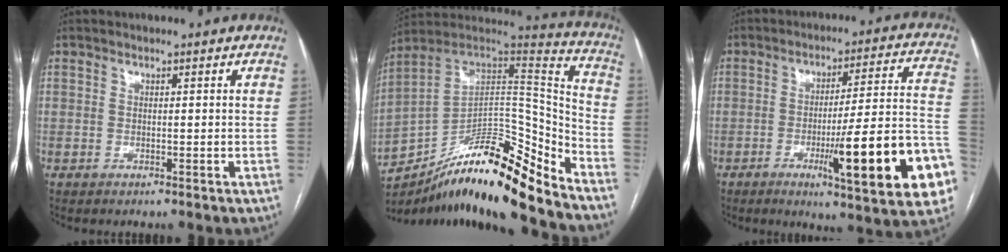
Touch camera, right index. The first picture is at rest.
{"total": 20.6, "force": [-16.1, 2.6, 12.6], "torque": [-0.197, 0.035, -0.278]}
{"total": 20.0, "force": [-7.3, 1.7, 18.6], "torque": [-0.198, 0.002, -0.096]}